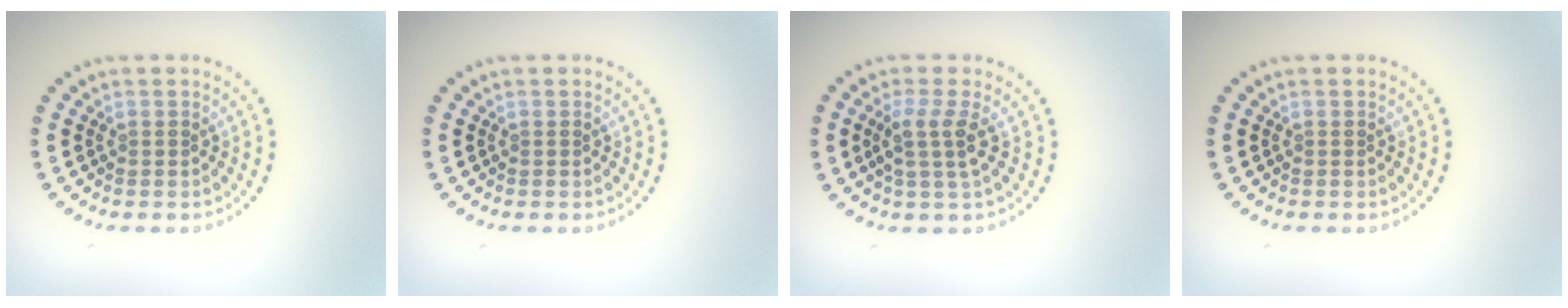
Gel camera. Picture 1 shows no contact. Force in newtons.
{"total": 0.0}
{"total": 2.6, "press": 2.0, "slide": 1.6}
{"total": 0.0}